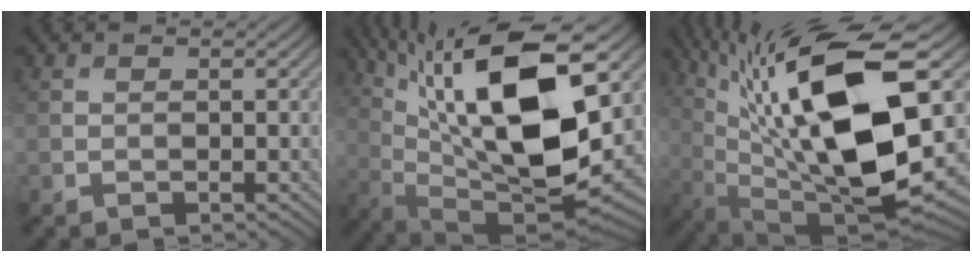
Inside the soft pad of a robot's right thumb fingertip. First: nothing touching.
{"total": 18.8, "force": [6.0, 6.4, 16.6], "torque": [-0.318, 0.014, 0.116]}
{"total": 19.5, "force": [4.0, 6.7, 17.8], "torque": [-0.340, 0.022, 0.080]}